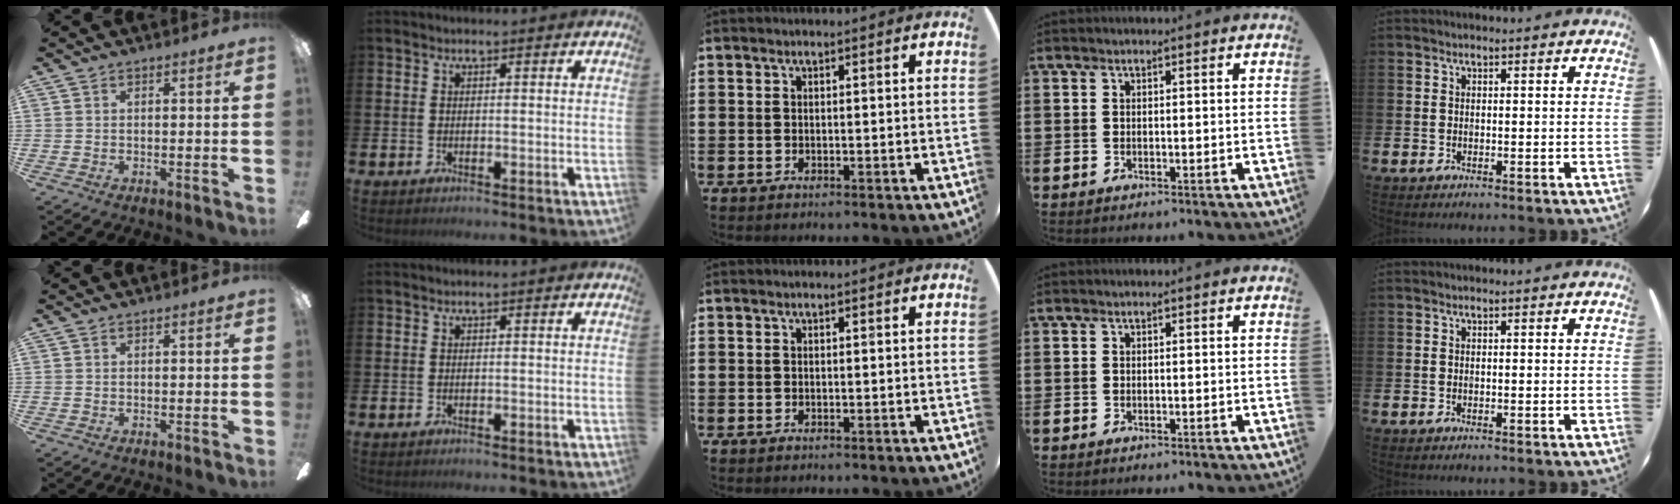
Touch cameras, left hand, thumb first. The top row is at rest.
{}